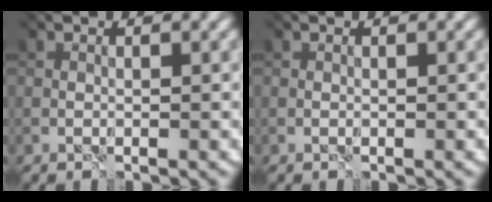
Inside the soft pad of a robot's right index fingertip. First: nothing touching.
{"total": 0.0}